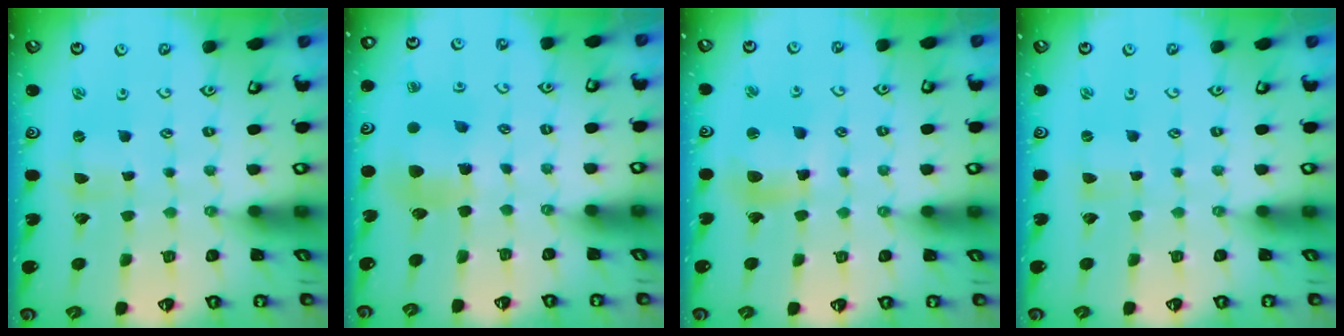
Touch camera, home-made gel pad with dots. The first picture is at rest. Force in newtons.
{"total": 7.8, "press": 7.7, "slide": 0.9}
{"total": 11.3, "press": 11.3, "slide": 1.3}
{"total": 0.0}